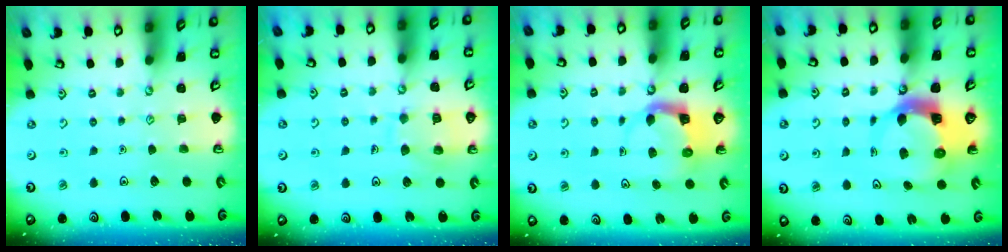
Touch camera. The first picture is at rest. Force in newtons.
{"total": 9.9, "press": 9.8, "slide": 1.0}
{"total": 3.7, "press": 3.6, "slide": 0.7}
{"total": 6.9, "press": 6.8, "slide": 0.7}